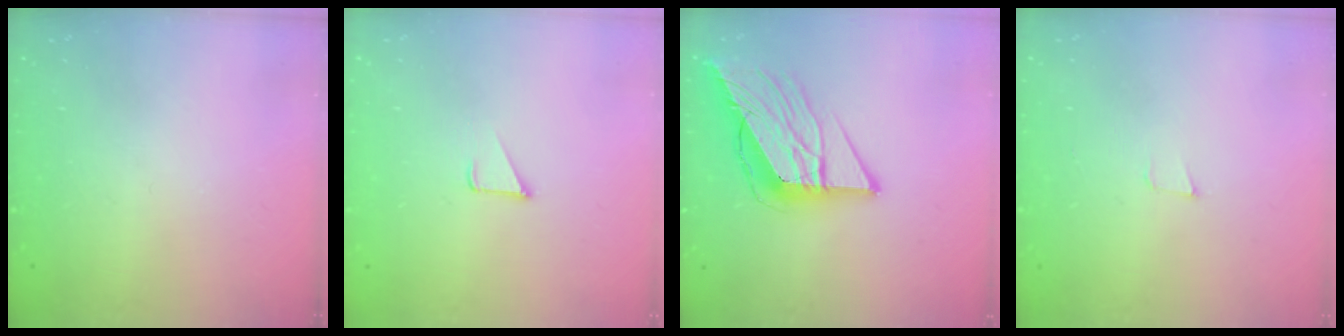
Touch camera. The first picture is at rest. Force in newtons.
{"total": 2.8, "press": 2.8, "slide": 0.2}
{"total": 14.7, "press": 14.6, "slide": 1.7}
{"total": 3.3, "press": 2.0, "slide": 2.6}